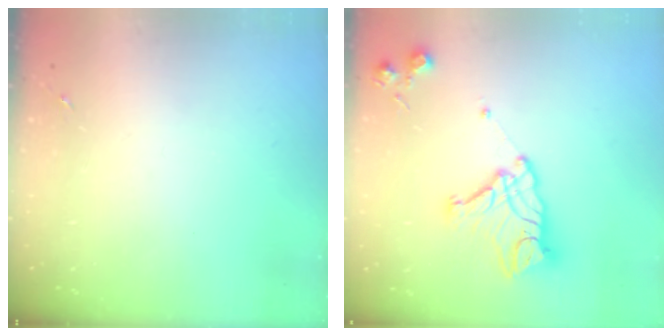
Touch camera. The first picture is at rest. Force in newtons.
{"total": 15.7, "press": 15.6, "slide": 1.3}